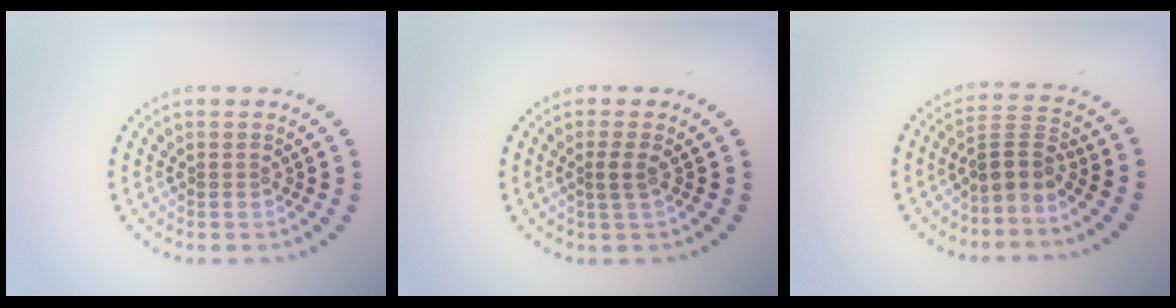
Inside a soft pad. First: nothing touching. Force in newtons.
{"total": 1.4, "press": 1.1, "slide": 0.7}
{"total": 2.8, "press": 2.1, "slide": 1.9}